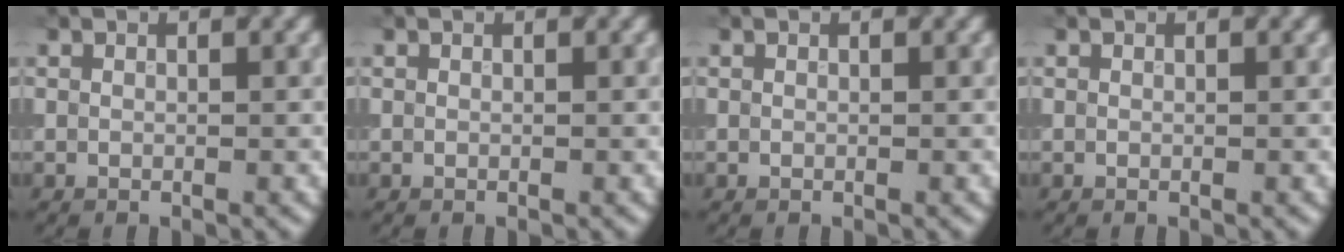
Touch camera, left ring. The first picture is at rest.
{"total": 0.0}
{"total": 0.0}
{"total": 0.0}